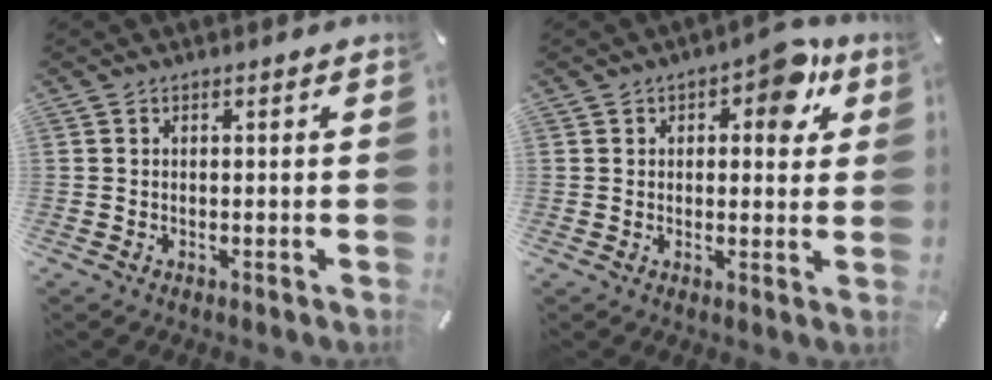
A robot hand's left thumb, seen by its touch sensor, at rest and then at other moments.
{"total": 8.4, "force": [3.9, 4.7, 5.8], "torque": [-0.051, -0.018, 0.056]}